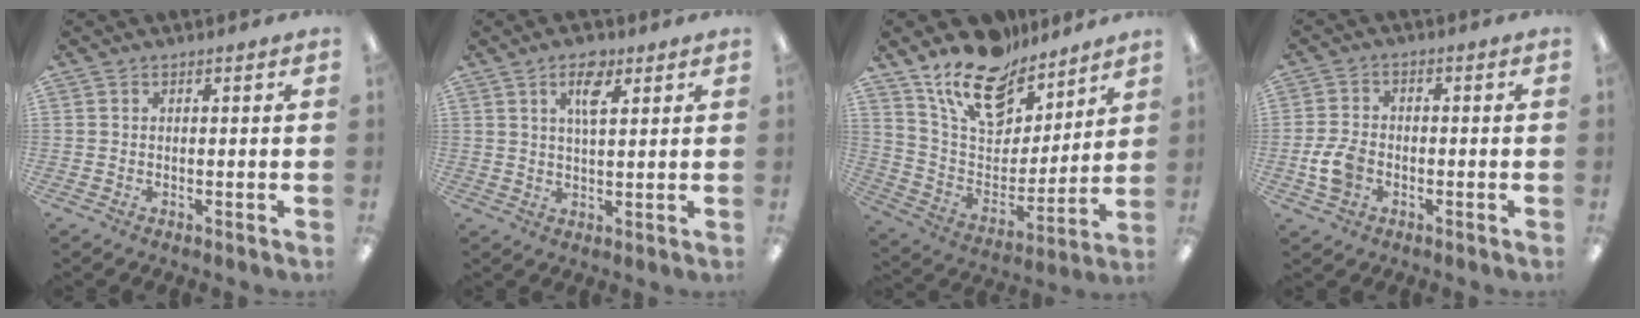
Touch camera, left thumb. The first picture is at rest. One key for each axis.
{"total": 6.5, "fx": 3.4, "fy": 2.7, "fz": 4.8, "tx": -0.081, "ty": -0.004, "tz": 0.055}
{"total": 17.9, "fx": 13.9, "fy": 8.7, "fz": 7.2, "tx": -0.149, "ty": -0.086, "tz": 0.250}
{"total": 6.6, "fx": -1.9, "fy": 4.7, "fz": 4.3, "tx": -0.096, "ty": 0.008, "tz": -0.036}